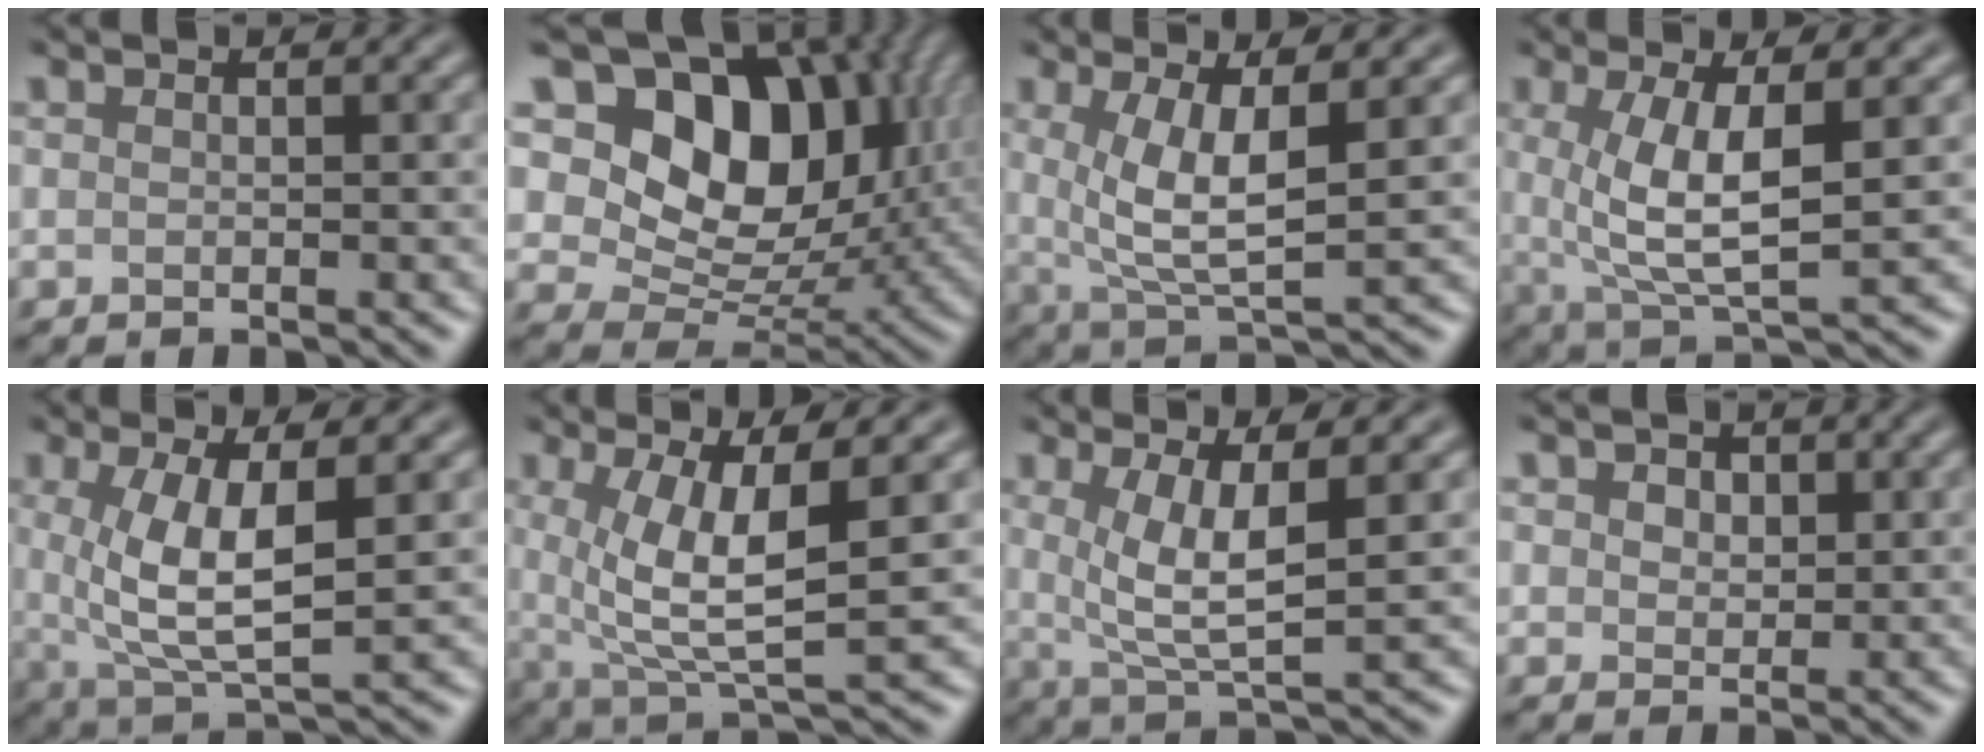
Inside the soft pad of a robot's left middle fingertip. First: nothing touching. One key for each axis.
{"total": 11.7, "fx": 3.7, "fy": 8.3, "fz": 7.4, "tx": -0.113, "ty": 0.002, "tz": 0.081}
{"total": 4.8, "fx": 0.2, "fy": 0.9, "fz": 4.7, "tx": -0.112, "ty": -0.005, "tz": 0.030}
{"total": 5.4, "fx": -0.2, "fy": 1.2, "fz": 5.3, "tx": -0.124, "ty": -0.001, "tz": 0.021}
{"total": 5.4, "fx": -0.1, "fy": 1.4, "fz": 5.3, "tx": -0.128, "ty": -0.001, "tz": 0.022}
{"total": 6.1, "fx": -0.1, "fy": 1.4, "fz": 5.9, "tx": -0.138, "ty": -0.002, "tz": 0.022}
{"total": 4.5, "fx": 0.3, "fy": 0.7, "fz": 4.5, "tx": -0.106, "ty": -0.004, "tz": 0.031}
{"total": 0.9, "fx": 0.5, "fy": 0.8, "fz": 0.0, "tx": -0.013, "ty": 0.010, "tz": 0.020}